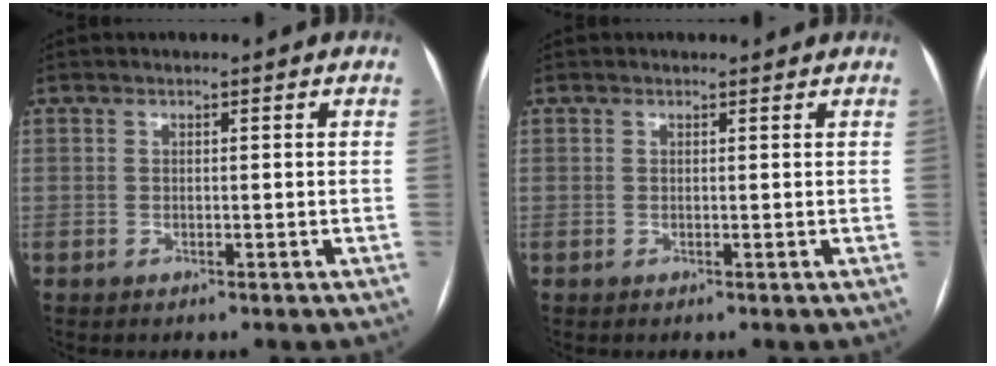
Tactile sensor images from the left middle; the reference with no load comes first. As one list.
[{"total": 1.0, "force": [1.0, 0.3, 0.0], "torque": [-0.010, 0.006, 0.011]}]